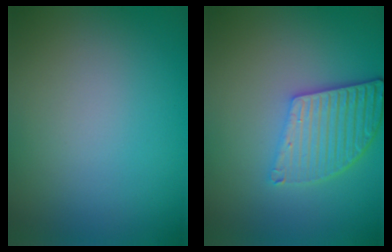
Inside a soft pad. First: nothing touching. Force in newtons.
{"total": 4.5, "press": 3.8, "slide": 2.5}